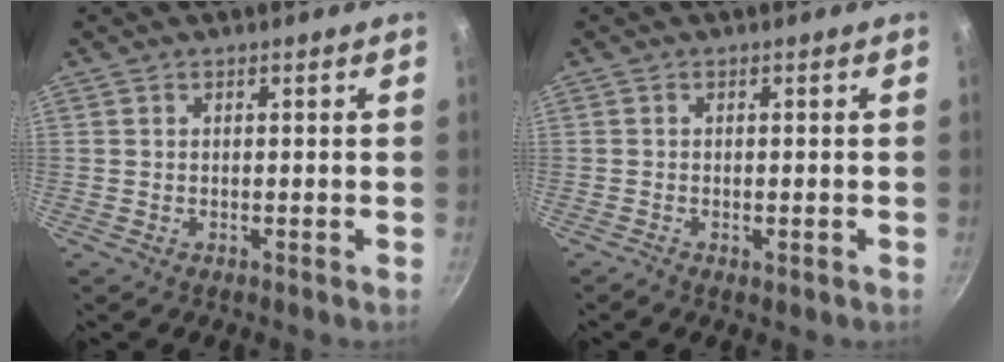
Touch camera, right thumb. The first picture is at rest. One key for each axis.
{"total": 1.4, "fx": -0.6, "fy": 0.7, "fz": 1.0, "tx": -0.017, "ty": -0.001, "tz": -0.009}